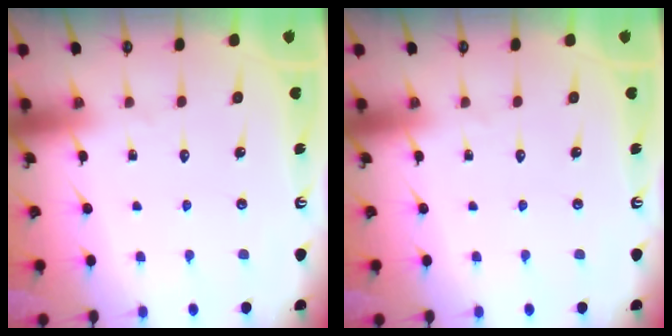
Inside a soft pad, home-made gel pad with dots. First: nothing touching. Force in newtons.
{"total": 0.0}